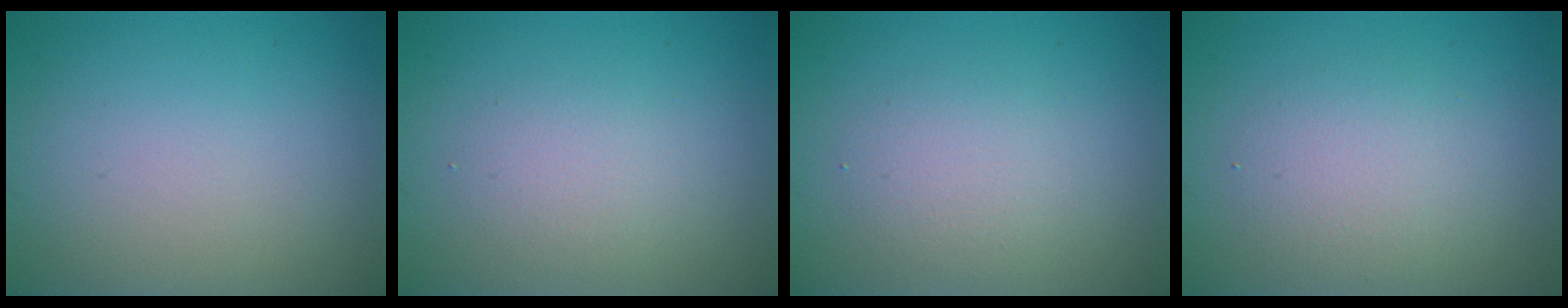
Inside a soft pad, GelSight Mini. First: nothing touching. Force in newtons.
{"total": 2.0, "press": 2.0, "slide": 0.2}
{"total": 2.5, "press": 2.5, "slide": 0.1}
{"total": 3.0, "press": 3.0, "slide": 0.2}